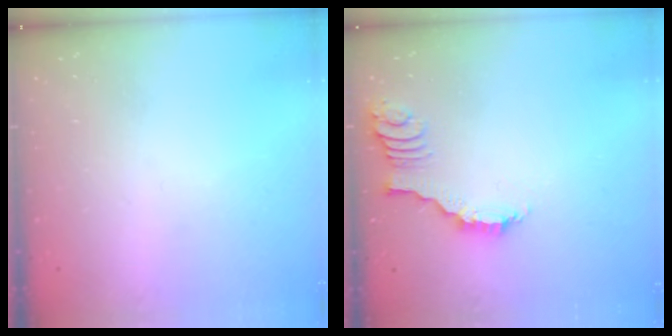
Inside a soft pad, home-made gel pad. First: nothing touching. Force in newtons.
{"total": 2.2, "press": 2.1, "slide": 0.4}